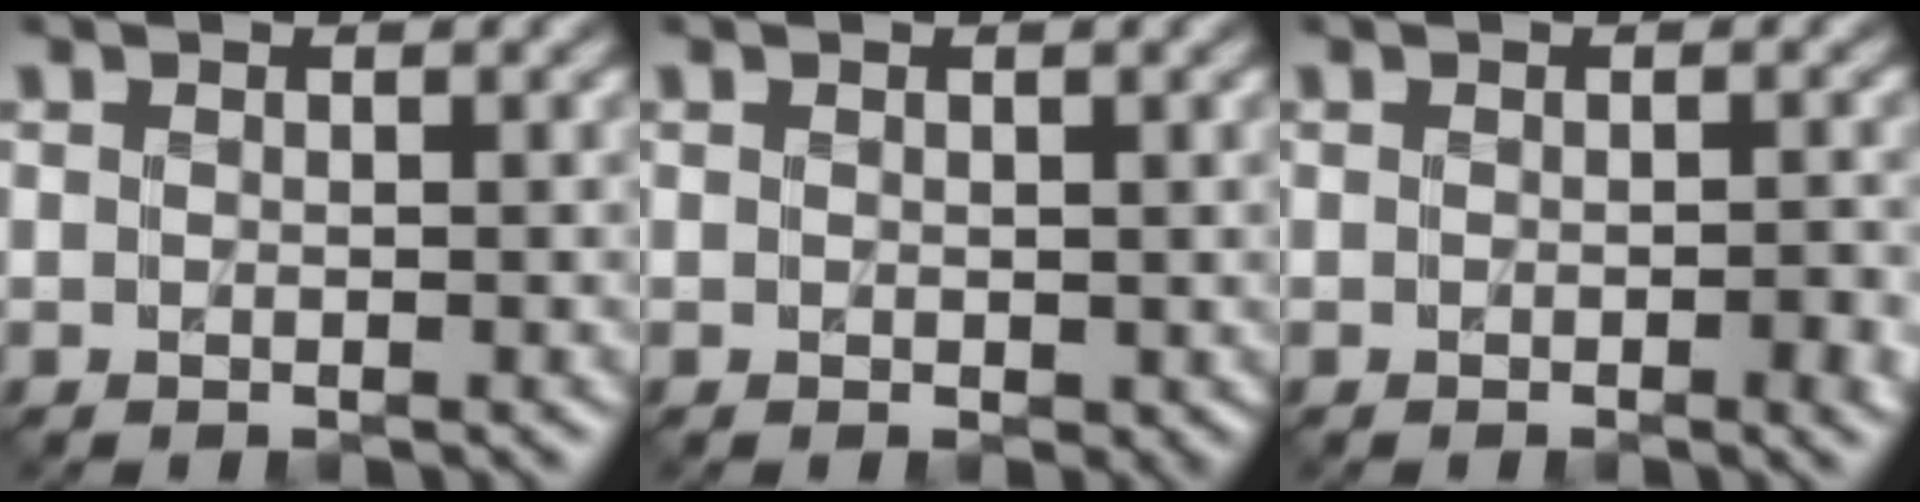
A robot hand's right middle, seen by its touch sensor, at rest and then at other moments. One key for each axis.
{"total": 0.8, "fx": 0.3, "fy": 0.6, "fz": 0.5, "tx": -0.008, "ty": 0.001, "tz": 0.007}
{"total": 1.7, "fx": -0.5, "fy": 0.4, "fz": 1.6, "tx": -0.020, "ty": -0.003, "tz": -0.006}